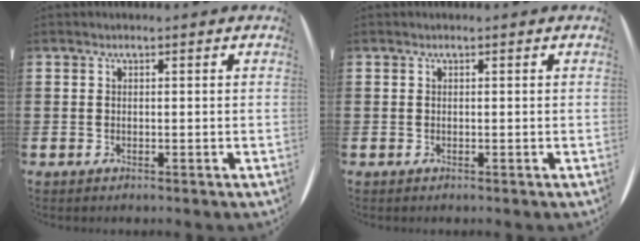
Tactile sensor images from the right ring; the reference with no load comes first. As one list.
[{"total": 0.0}]